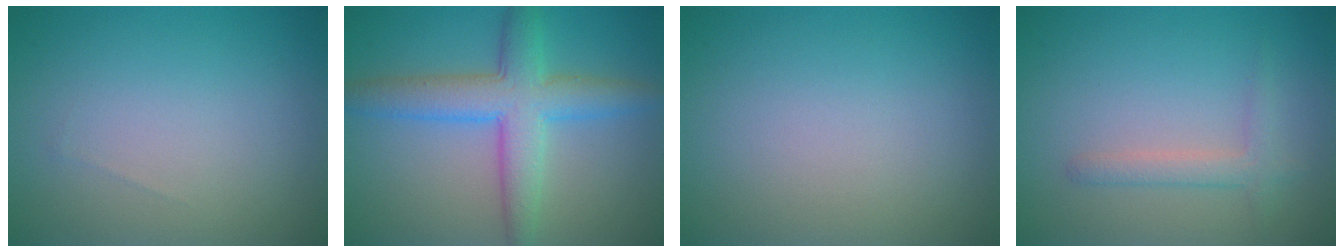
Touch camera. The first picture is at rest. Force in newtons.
{"total": 5.9, "press": 5.9, "slide": 0.3}
{"total": 0.0}
{"total": 1.8, "press": 1.8, "slide": 0.2}